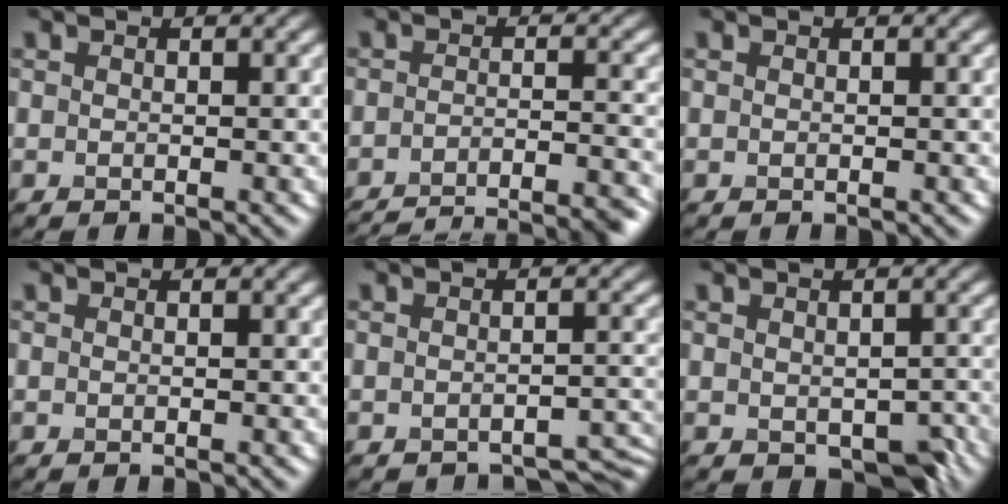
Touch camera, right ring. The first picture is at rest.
{"total": 11.9, "force": [-10.6, 3.0, 4.4], "torque": [-0.035, -0.002, -0.122]}
{"total": 0.0}
{"total": 0.0}
{"total": 2.3, "force": [-2.2, 0.5, 0.7], "torque": [-0.003, -0.002, -0.025]}
{"total": 3.6, "force": [-1.1, 2.2, 2.7], "torque": [-0.039, -0.013, -0.007]}